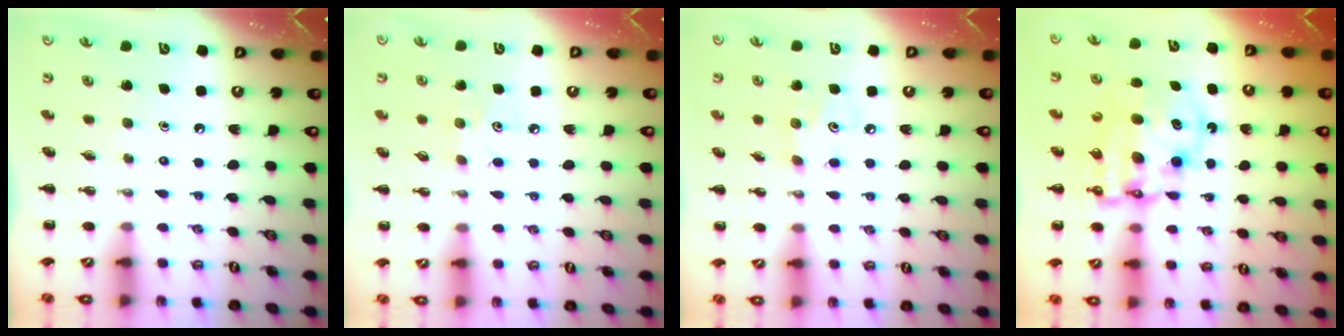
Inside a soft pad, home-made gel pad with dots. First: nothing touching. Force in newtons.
{"total": 4.1, "press": 3.9, "slide": 1.1}
{"total": 5.4, "press": 5.3, "slide": 1.1}
{"total": 12.4, "press": 12.1, "slide": 2.9}